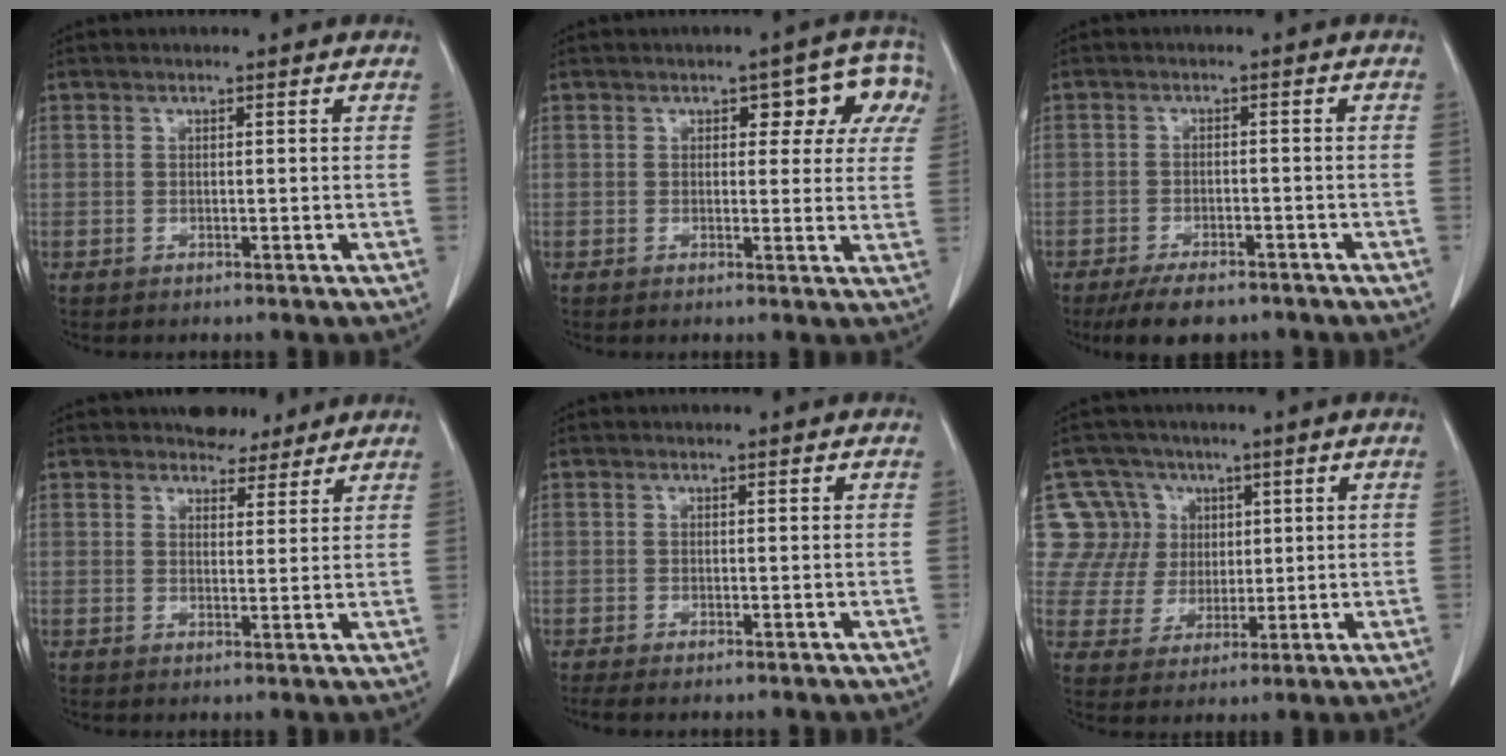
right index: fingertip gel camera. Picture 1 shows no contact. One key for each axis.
{"total": 7.2, "fx": 3.2, "fy": 3.9, "fz": 5.1, "tx": -0.042, "ty": 0.018, "tz": 0.028}
{"total": 7.0, "fx": -5.6, "fy": 2.6, "fz": 3.4, "tx": -0.051, "ty": -0.005, "tz": -0.084}
{"total": 3.9, "fx": 3.5, "fy": 1.8, "fz": 0.6, "tx": -0.004, "ty": -0.001, "tz": 0.049}
{"total": 2.4, "fx": -2.0, "fy": 0.3, "fz": 1.4, "tx": -0.013, "ty": -0.006, "tz": -0.026}
{"total": 11.4, "fx": 4.0, "fy": 10.7, "fz": 0.6, "tx": -0.018, "ty": 0.036, "tz": 0.088}